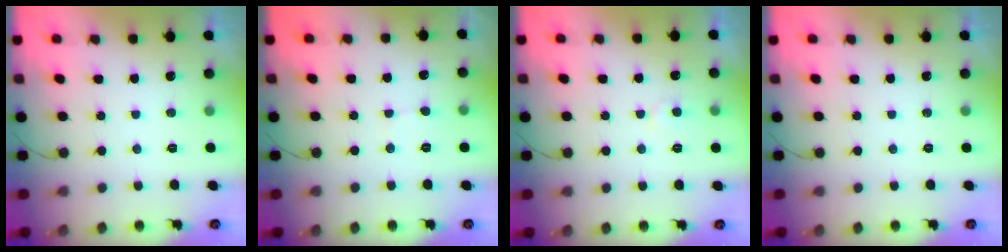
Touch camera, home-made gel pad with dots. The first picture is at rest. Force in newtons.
{"total": 4.2, "press": 4.2, "slide": 0.3}
{"total": 3.1, "press": 3.1, "slide": 0.3}
{"total": 0.0}